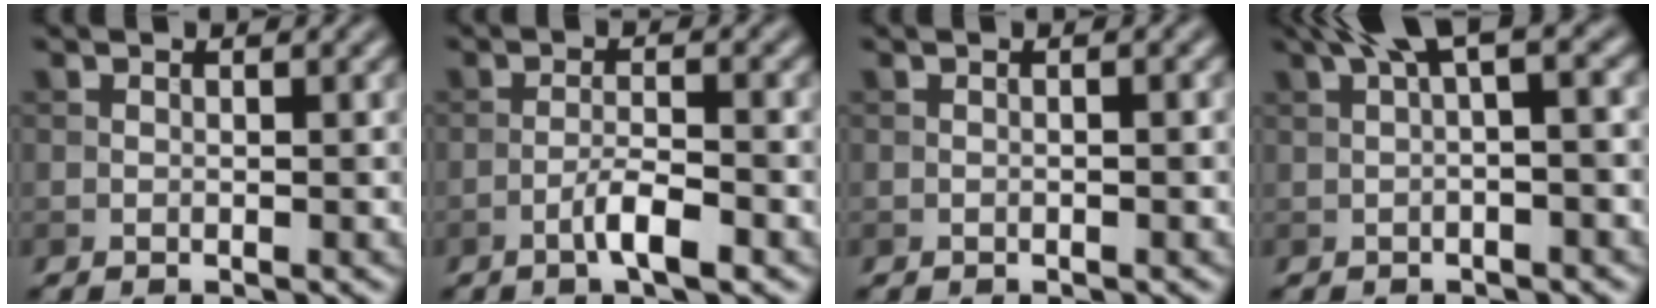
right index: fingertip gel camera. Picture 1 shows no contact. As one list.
[{"total": 3.3, "force": [-1.7, 0.5, 2.8], "torque": [-0.052, 0.008, -0.037]}, {"total": 0.8, "force": [0.0, 0.1, 0.8], "torque": [-0.015, -0.002, -0.005]}, {"total": 4.8, "force": [1.5, 0.9, 4.4], "torque": [-0.067, 0.019, 0.021]}]